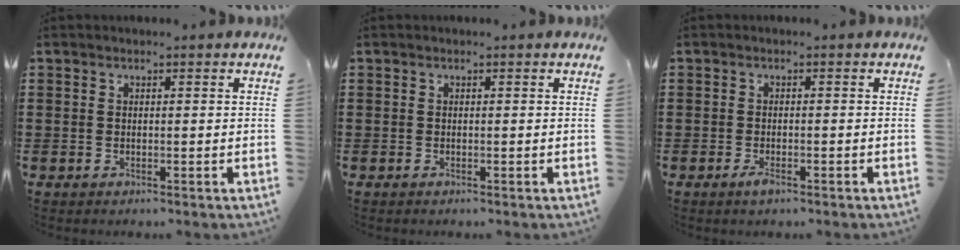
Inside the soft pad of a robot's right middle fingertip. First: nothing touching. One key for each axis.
{"total": 0.0}
{"total": 1.7, "fx": -0.9, "fy": 0.6, "fz": 1.3, "tx": -0.032, "ty": -0.005, "tz": -0.018}